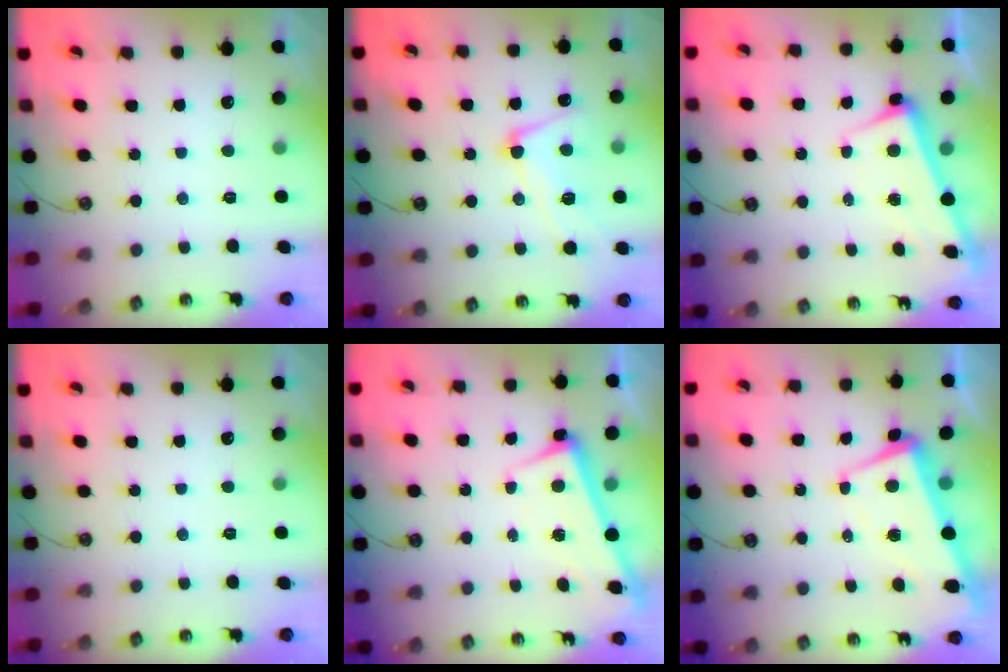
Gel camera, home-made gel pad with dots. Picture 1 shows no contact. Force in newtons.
{"total": 4.9, "press": 4.8, "slide": 1.2}
{"total": 2.5, "press": 2.4, "slide": 0.6}
{"total": 0.0}
{"total": 2.7, "press": 2.7, "slide": 0.6}
{"total": 1.7, "press": 0.9, "slide": 1.4}